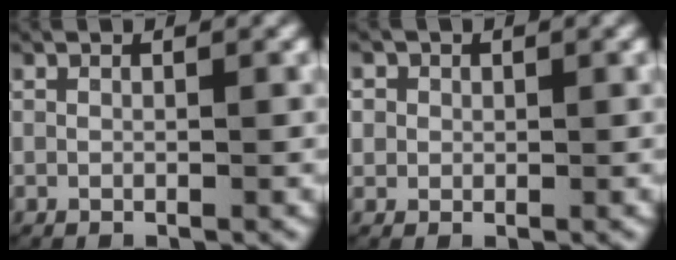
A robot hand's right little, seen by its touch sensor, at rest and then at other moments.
{"total": 2.4, "force": [0.4, 2.3, 0.6], "torque": [-0.026, -0.001, 0.006]}